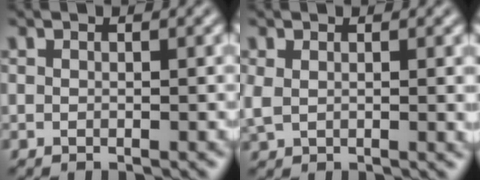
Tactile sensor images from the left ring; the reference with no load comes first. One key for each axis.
{"total": 2.0, "fx": 0.5, "fy": 1.1, "fz": 1.7, "tx": -0.043, "ty": -0.003, "tz": 0.018}